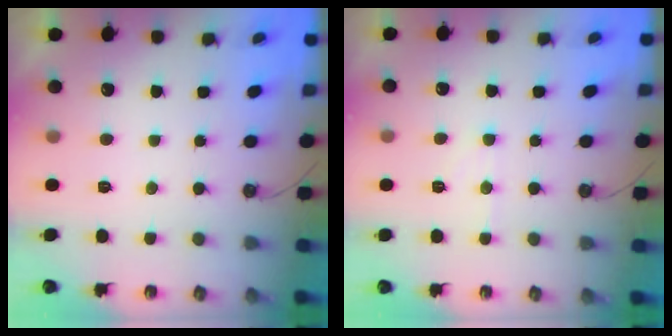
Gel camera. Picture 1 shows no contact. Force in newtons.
{"total": 4.8, "press": 4.7, "slide": 0.6}